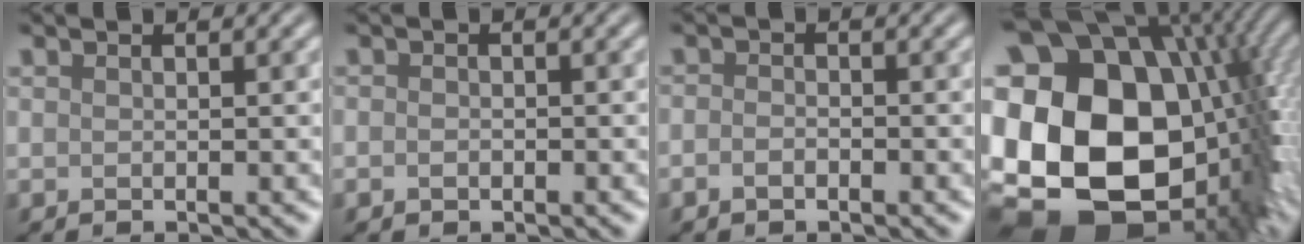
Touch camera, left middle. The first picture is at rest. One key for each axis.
{"total": 0.8, "fx": -0.3, "fy": 0.6, "fz": 0.4, "tx": -0.006, "ty": -0.001, "tz": -0.007}
{"total": 1.2, "fx": -0.7, "fy": 0.7, "fz": 0.7, "tx": -0.013, "ty": 0.000, "tz": -0.017}
{"total": 23.4, "fx": -1.1, "fy": 17.2, "fz": 15.8, "tx": -0.306, "ty": -0.004, "tz": -0.027}